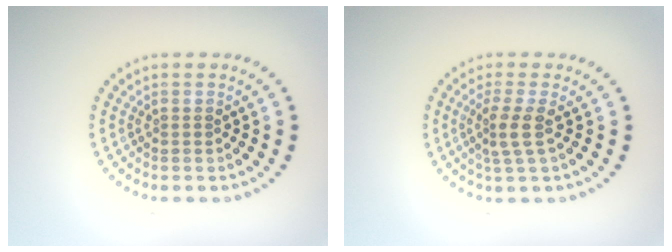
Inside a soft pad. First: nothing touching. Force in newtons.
{"total": 2.3, "press": 1.7, "slide": 1.6}